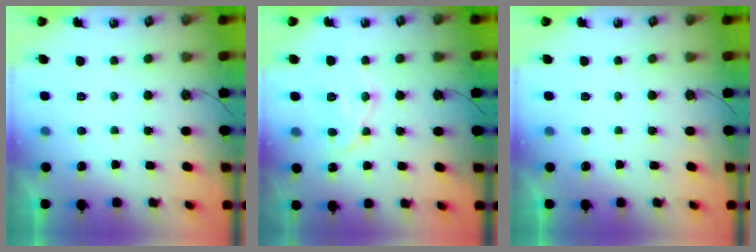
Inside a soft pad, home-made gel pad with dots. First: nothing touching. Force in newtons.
{"total": 12.0, "press": 11.9, "slide": 1.3}
{"total": 0.0}